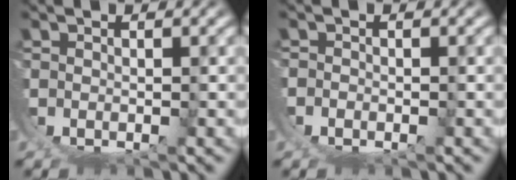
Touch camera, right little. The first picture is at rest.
{"total": 2.0, "force": [-0.3, 1.9, 0.6], "torque": [-0.025, -0.005, -0.006]}